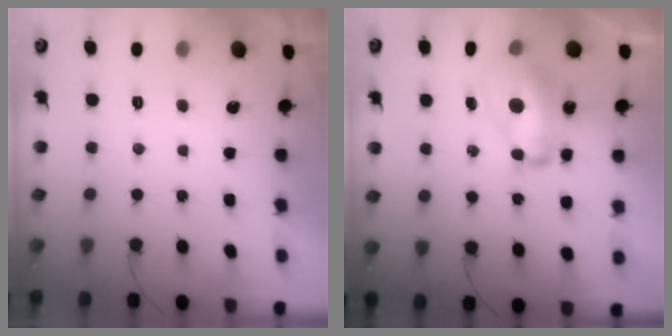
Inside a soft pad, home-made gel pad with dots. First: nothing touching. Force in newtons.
{"total": 13.5, "press": 13.4, "slide": 1.0}